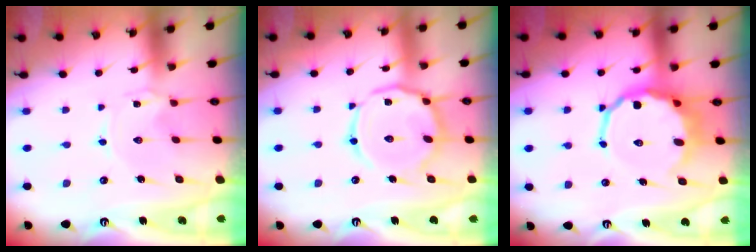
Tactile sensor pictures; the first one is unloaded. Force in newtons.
{"total": 14.8, "press": 14.7, "slide": 1.1}
{"total": 10.8, "press": 10.4, "slide": 3.0}